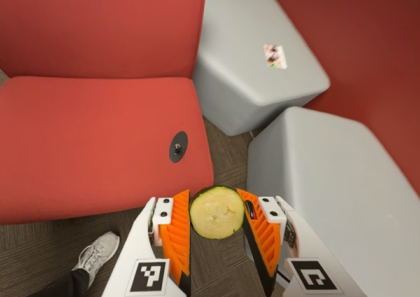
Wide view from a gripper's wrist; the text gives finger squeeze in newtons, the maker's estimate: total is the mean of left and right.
{"total": 8.9, "left": 9.2, "right": 8.6}